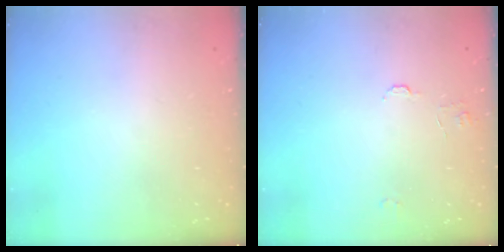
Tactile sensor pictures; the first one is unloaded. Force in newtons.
{"total": 5.7, "press": 5.6, "slide": 0.6}